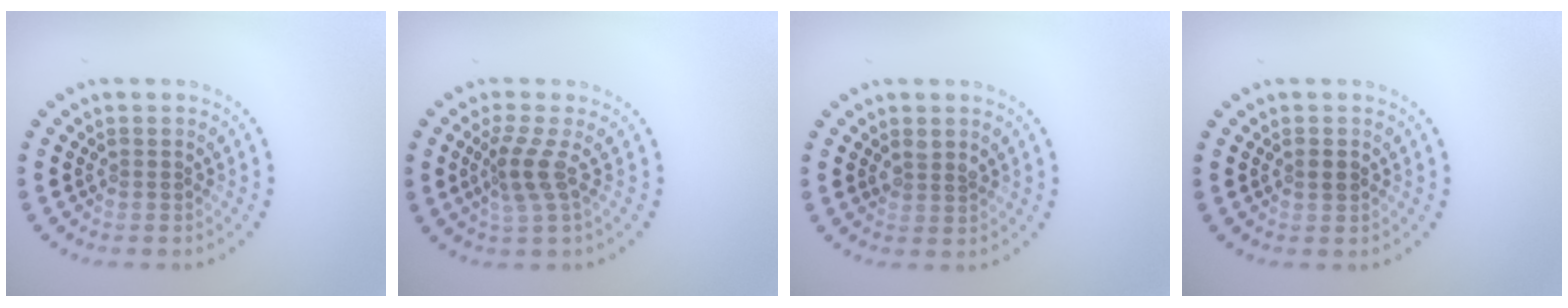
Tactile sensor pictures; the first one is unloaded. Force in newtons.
{"total": 2.5, "press": 1.8, "slide": 1.7}
{"total": 1.1, "press": 1.1, "slide": 0.4}
{"total": 1.3, "press": 1.3, "slide": 0.1}